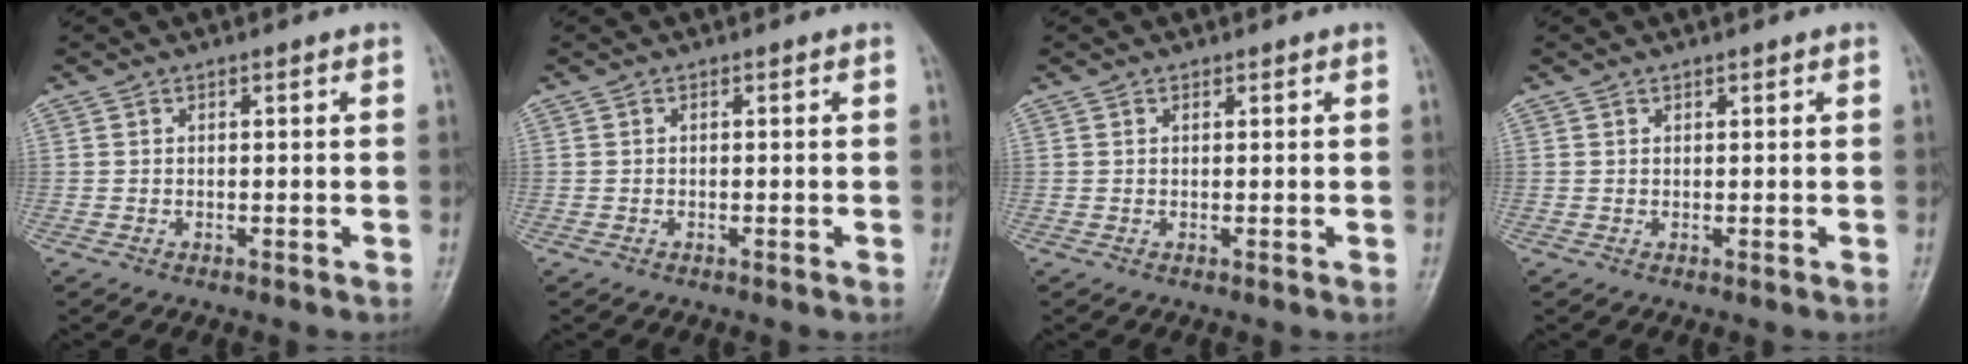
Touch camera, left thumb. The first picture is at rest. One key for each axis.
{"total": 0.0}
{"total": 0.6, "fx": 0.4, "fy": 0.4, "fz": 0.2, "tx": 0.000, "ty": -0.002, "tz": 0.005}
{"total": 0.6, "fx": 0.5, "fy": 0.3, "fz": 0.3, "tx": -0.001, "ty": -0.003, "tz": 0.007}